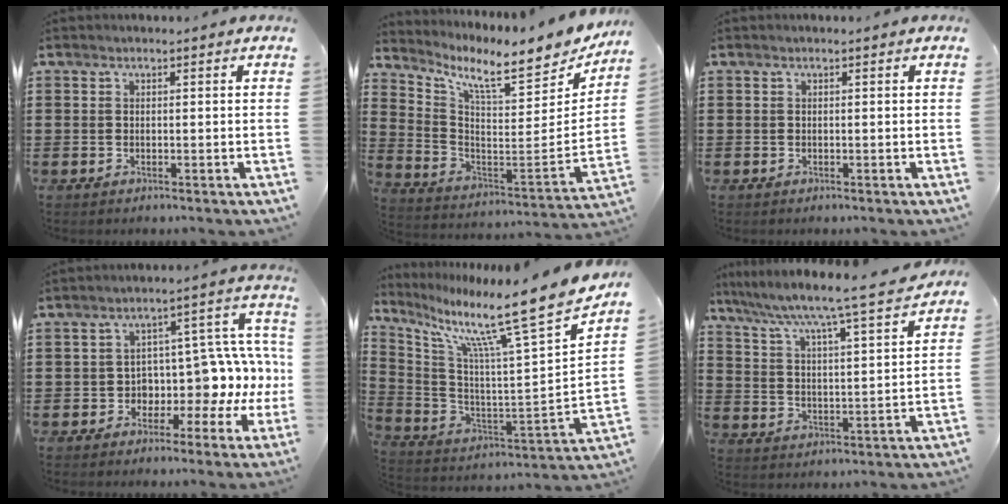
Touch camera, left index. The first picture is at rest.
{"total": 9.0, "force": [7.4, 1.1, 5.0], "torque": [-0.118, -0.068, 0.117]}
{"total": 0.0}
{"total": 7.5, "force": [1.3, 5.7, 4.7], "torque": [-0.081, -0.048, 0.018]}
{"total": 12.0, "force": [8.5, -0.1, 8.5], "torque": [-0.168, -0.075, 0.120]}
{"total": 5.2, "force": [4.5, -0.7, 2.4], "torque": [-0.069, -0.047, 0.064]}